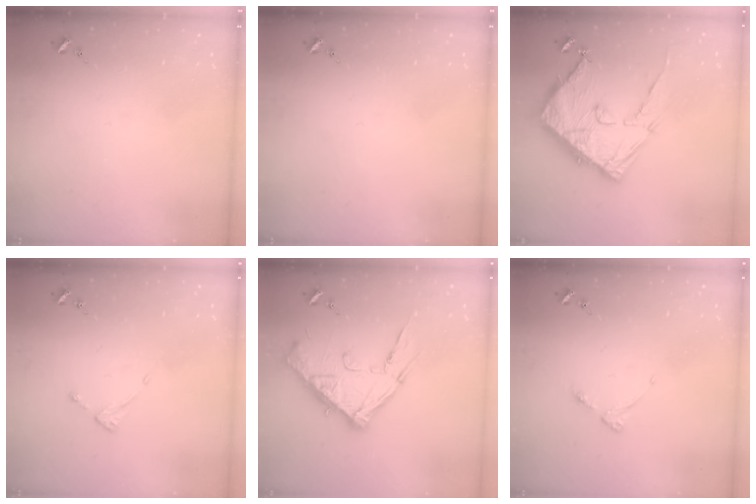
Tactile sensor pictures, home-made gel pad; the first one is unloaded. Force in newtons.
{"total": 0.0}
{"total": 19.1, "press": 19.0, "slide": 1.6}
{"total": 2.6, "press": 2.6, "slide": 0.3}
{"total": 15.4, "press": 15.4, "slide": 0.4}
{"total": 4.0, "press": 3.9, "slide": 0.5}